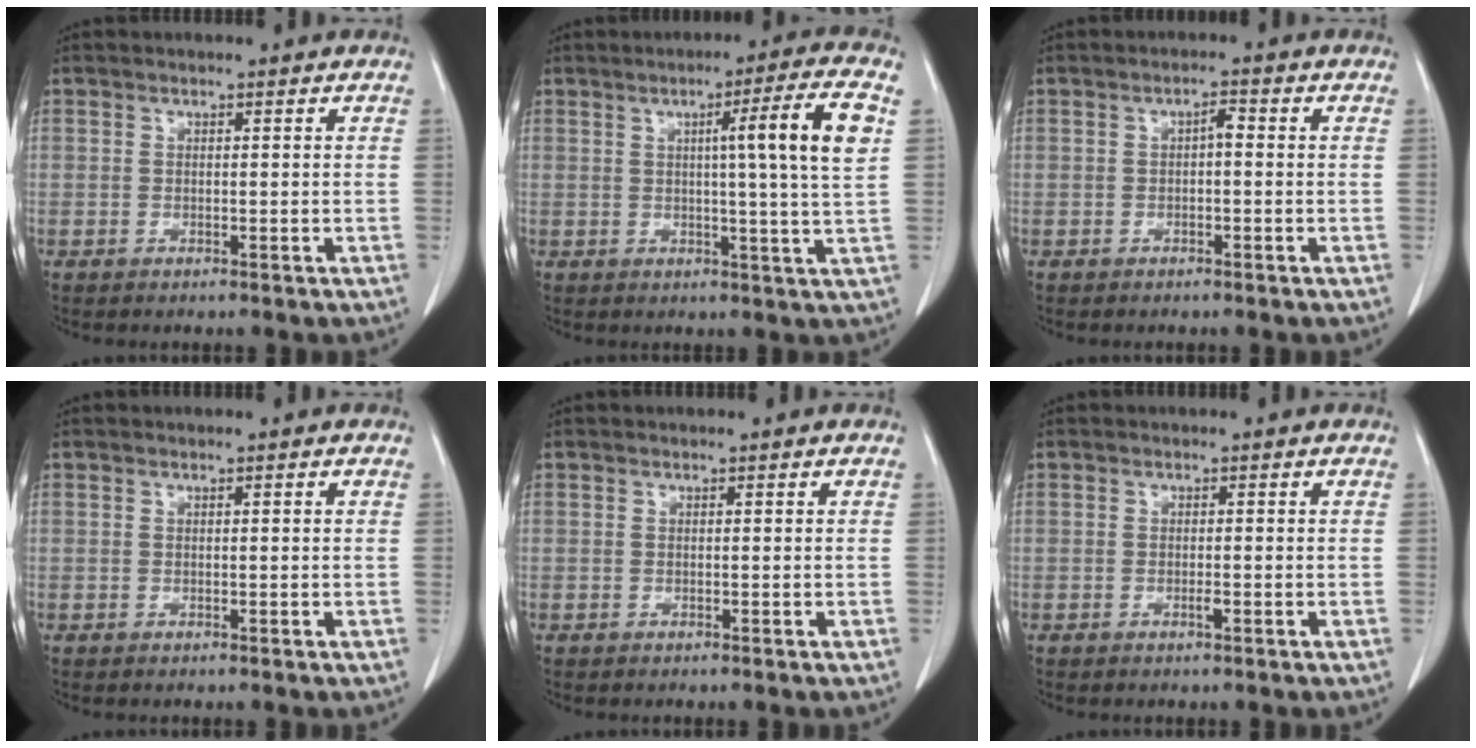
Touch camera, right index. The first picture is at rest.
{"total": 9.8, "force": [2.4, -1.5, 9.4], "torque": [-0.138, 0.001, 0.031]}
{"total": 1.6, "force": [-0.1, 0.5, 1.5], "torque": [-0.026, 0.005, -0.003]}
{"total": 0.0}
{"total": 0.0}
{"total": 0.8, "force": [-0.3, 0.1, 0.7], "torque": [-0.016, -0.001, -0.004]}